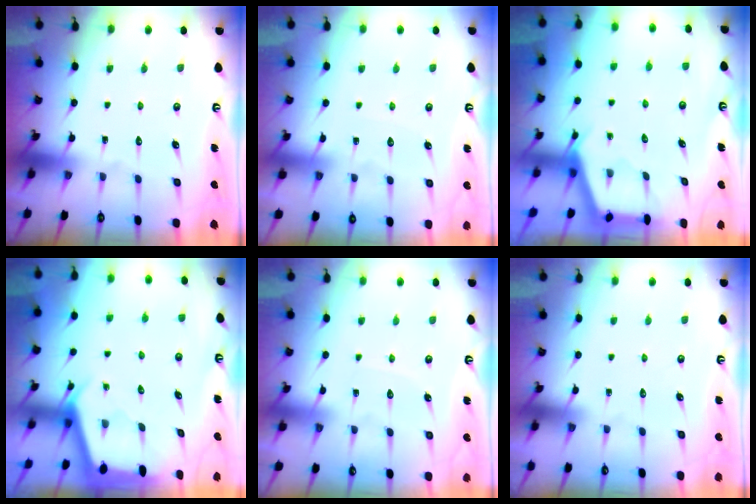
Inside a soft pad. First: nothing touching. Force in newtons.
{"total": 3.6, "press": 3.6, "slide": 0.6}
{"total": 2.9, "press": 2.9, "slide": 0.3}
{"total": 2.3, "press": 2.3, "slide": 0.3}
{"total": 2.5, "press": 2.4, "slide": 0.4}
{"total": 1.6, "press": 1.5, "slide": 0.3}